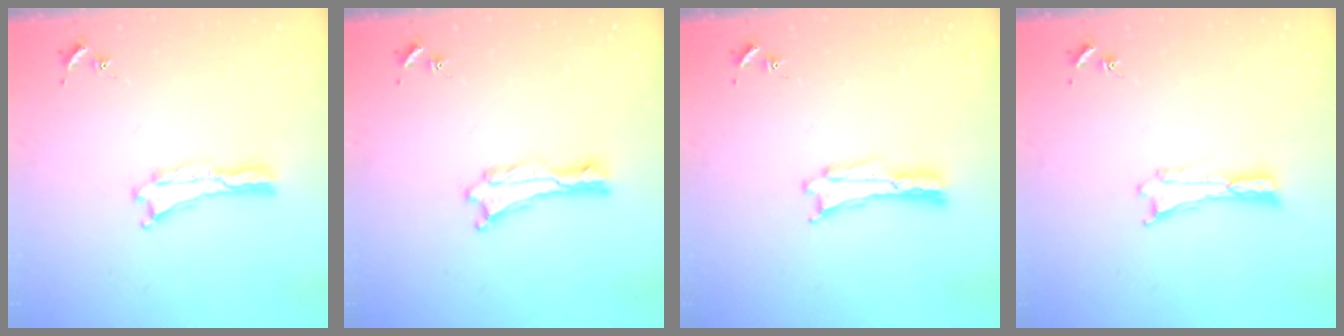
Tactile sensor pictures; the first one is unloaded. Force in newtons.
{"total": 0.8, "press": 0.7, "slide": 0.2}
{"total": 0.0}
{"total": 0.0}